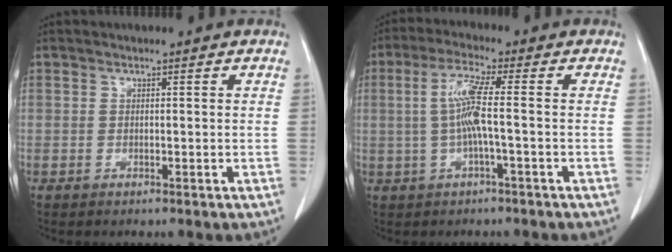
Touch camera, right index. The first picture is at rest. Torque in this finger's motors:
{"motor_torque": [1.01, 0.06, 0.58, 0.16]}